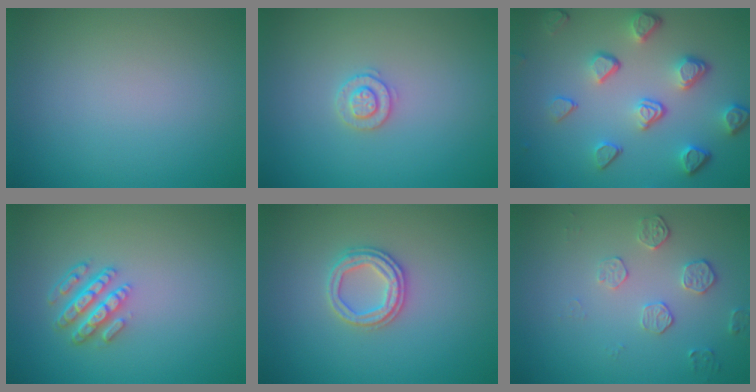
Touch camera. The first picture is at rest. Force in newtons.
{"total": 1.8, "press": 1.8, "slide": 0.4}
{"total": 5.1, "press": 3.7, "slide": 3.5}
{"total": 4.3, "press": 3.2, "slide": 2.9}
{"total": 2.5, "press": 2.4, "slide": 0.6}
{"total": 1.9, "press": 1.3, "slide": 1.3}